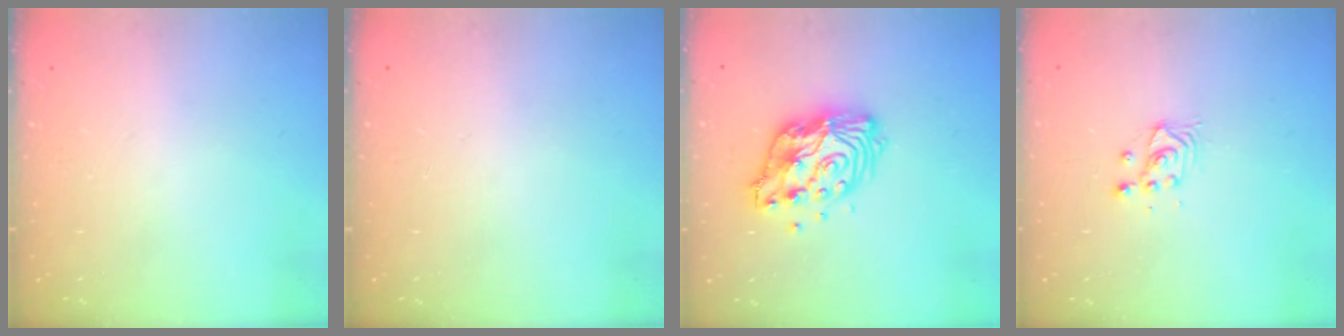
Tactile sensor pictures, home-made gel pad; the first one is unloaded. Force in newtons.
{"total": 0.0}
{"total": 12.4, "press": 12.3, "slide": 1.1}
{"total": 3.7, "press": 3.7, "slide": 0.3}